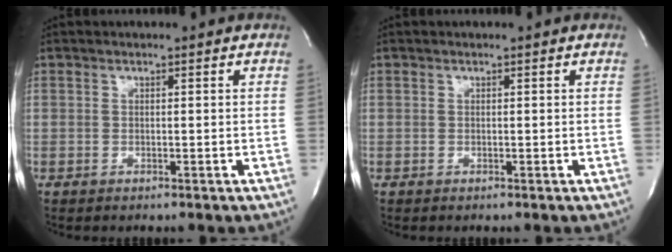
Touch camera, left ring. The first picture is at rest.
{"total": 0.0}